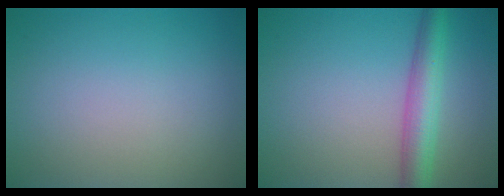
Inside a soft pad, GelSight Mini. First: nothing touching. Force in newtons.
{"total": 4.5, "press": 4.5, "slide": 0.2}